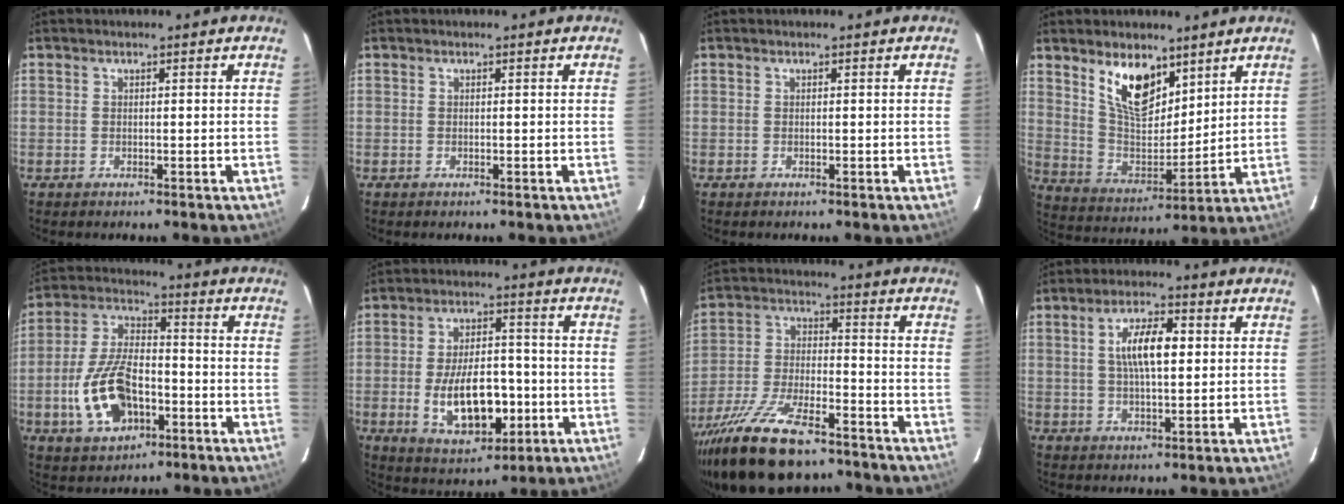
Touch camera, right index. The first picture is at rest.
{"total": 0.0}
{"total": 0.0}
{"total": 12.4, "force": [7.7, 5.9, 7.8], "torque": [-0.140, -0.002, 0.154]}
{"total": 14.9, "force": [-5.0, 8.3, 11.3], "torque": [-0.242, 0.008, -0.083]}
{"total": 14.1, "force": [-3.4, 7.2, 11.7], "torque": [-0.221, 0.003, -0.035]}
{"total": 20.4, "force": [-15.2, 7.1, 11.7], "torque": [-0.237, -0.035, -0.257]}
{"total": 8.1, "force": [1.6, 2.8, 7.4], "torque": [-0.132, 0.010, 0.030]}